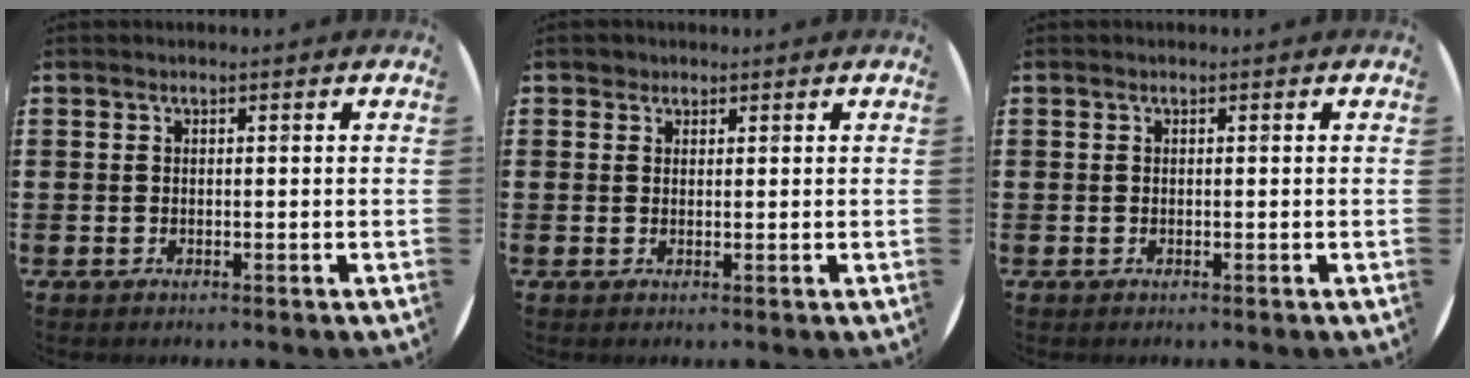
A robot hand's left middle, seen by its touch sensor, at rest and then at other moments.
{"total": 1.1, "force": [0.9, 0.6, -0.1], "torque": [0.009, 0.000, 0.016]}
{"total": 0.0}